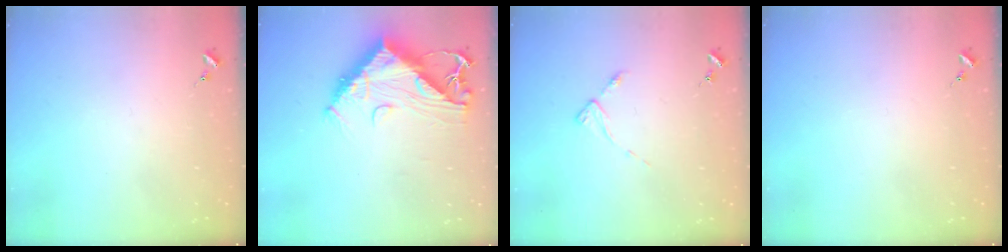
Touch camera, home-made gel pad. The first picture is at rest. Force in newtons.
{"total": 14.1, "press": 14.0, "slide": 1.3}
{"total": 3.1, "press": 3.1, "slide": 0.4}
{"total": 0.0}